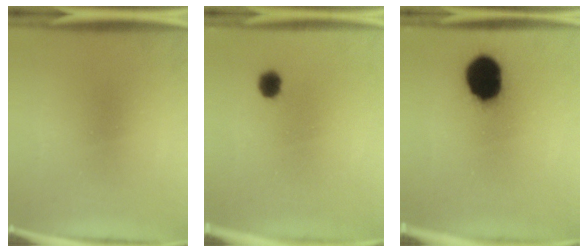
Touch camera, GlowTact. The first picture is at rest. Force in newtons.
{"total": 3.4}
{"total": 14.2}